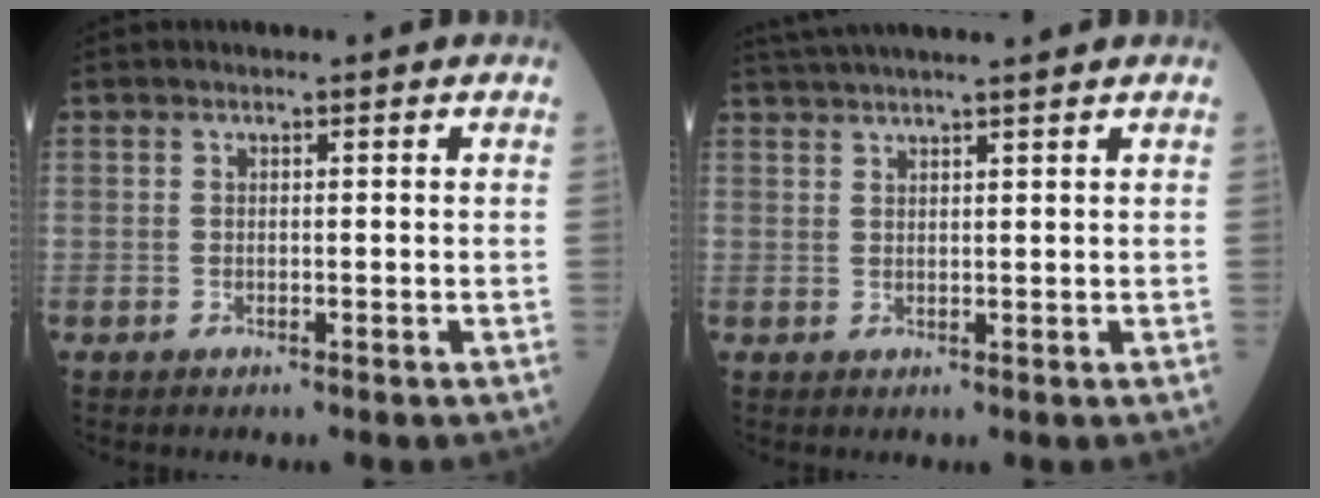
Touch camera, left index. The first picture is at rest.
{"total": 10.7, "force": [9.4, -0.3, 5.0], "torque": [-0.084, 0.026, 0.137]}